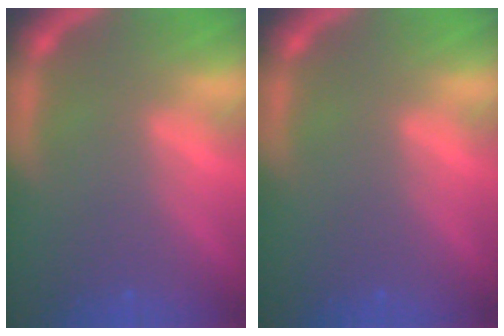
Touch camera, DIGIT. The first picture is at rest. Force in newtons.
{"total": 0.0}